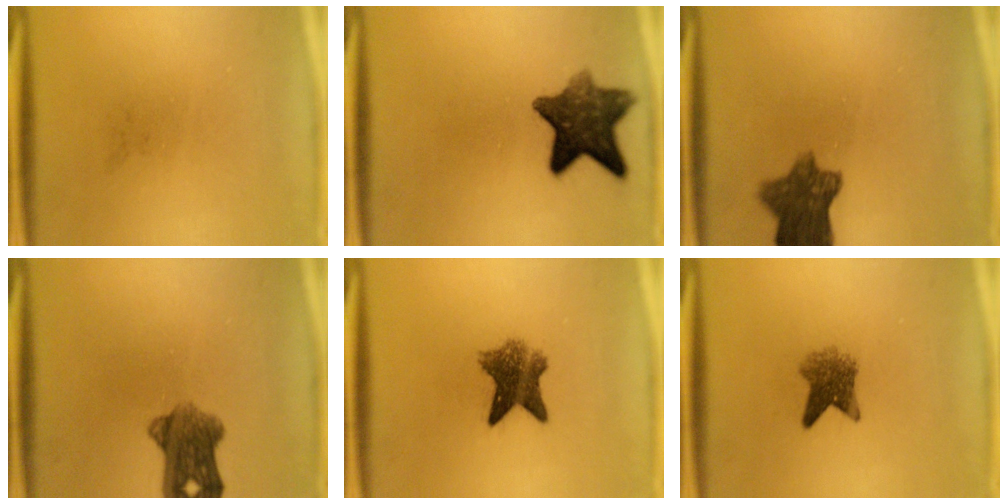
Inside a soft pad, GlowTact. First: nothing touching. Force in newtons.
{"total": 10.3}
{"total": 8.6}
{"total": 6.8}
{"total": 6.7}
{"total": 4.0}